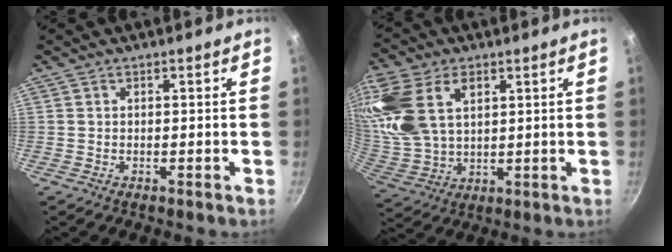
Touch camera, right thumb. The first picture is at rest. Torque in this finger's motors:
{"motor_torque": [0.80, 4.21, 0.32, 0.33, 0.23]}